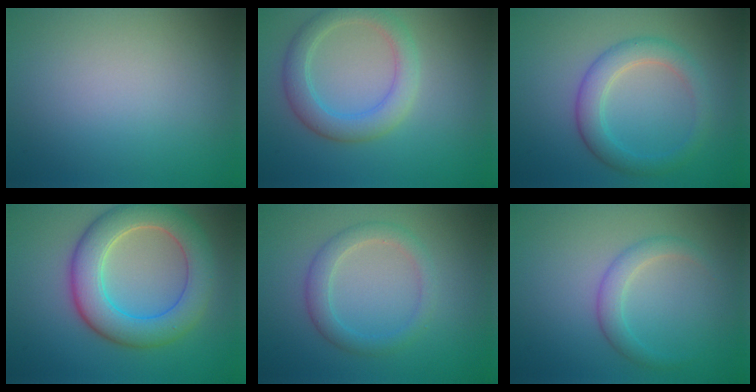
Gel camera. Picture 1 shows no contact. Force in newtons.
{"total": 3.9, "press": 3.9, "slide": 0.5}
{"total": 3.6, "press": 3.6, "slide": 0.1}
{"total": 7.2, "press": 7.2, "slide": 0.5}
{"total": 2.8, "press": 2.8, "slide": 0.3}
{"total": 2.1, "press": 2.1, "slide": 0.1}